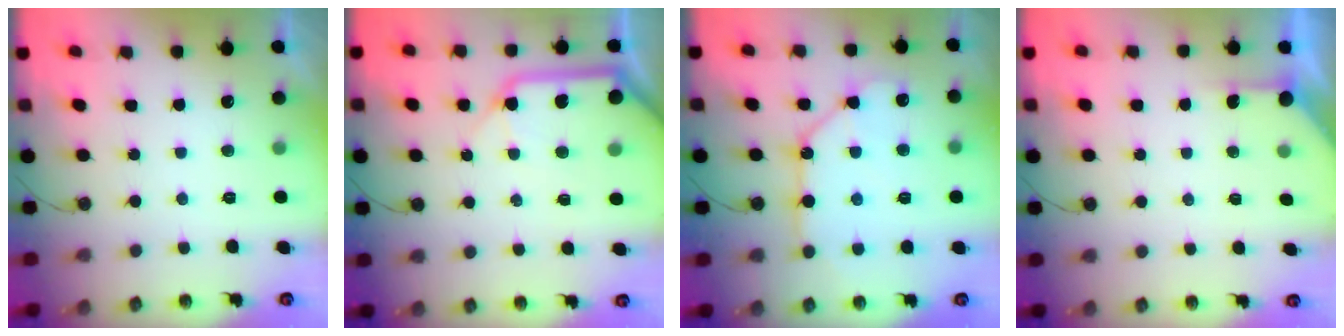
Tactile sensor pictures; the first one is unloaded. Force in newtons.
{"total": 12.3, "press": 12.2, "slide": 1.6}
{"total": 11.5, "press": 11.4, "slide": 1.0}
{"total": 1.9, "press": 1.9, "slide": 0.3}